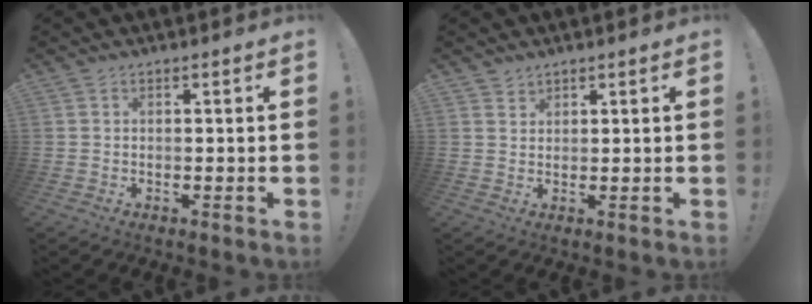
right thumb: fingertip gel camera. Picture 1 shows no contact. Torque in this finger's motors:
{"motor_torque": [-0.15, 0.19, -0.23, 0.21, -0.03]}